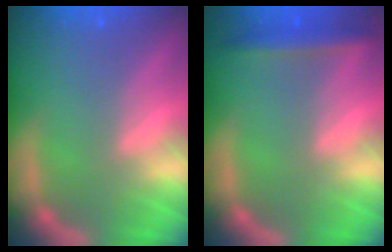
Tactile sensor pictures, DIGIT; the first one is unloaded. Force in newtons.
{"total": 2.9}